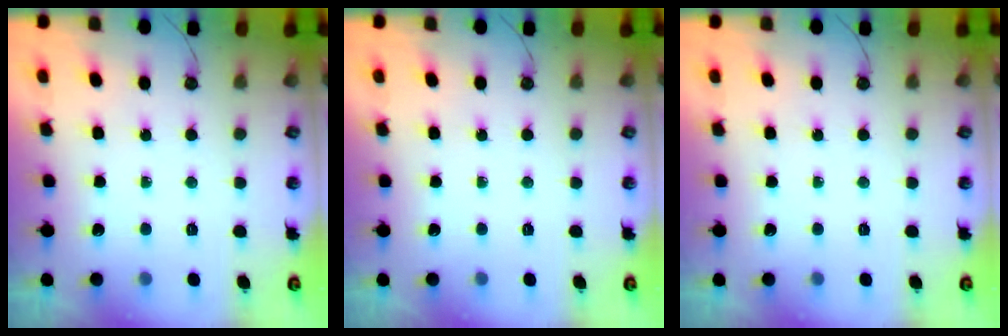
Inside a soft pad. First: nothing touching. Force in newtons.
{"total": 0.0}
{"total": 0.0}